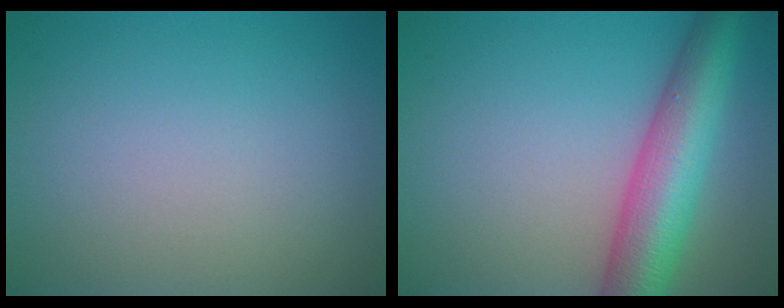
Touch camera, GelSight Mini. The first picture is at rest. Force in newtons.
{"total": 8.2, "press": 8.2, "slide": 0.3}